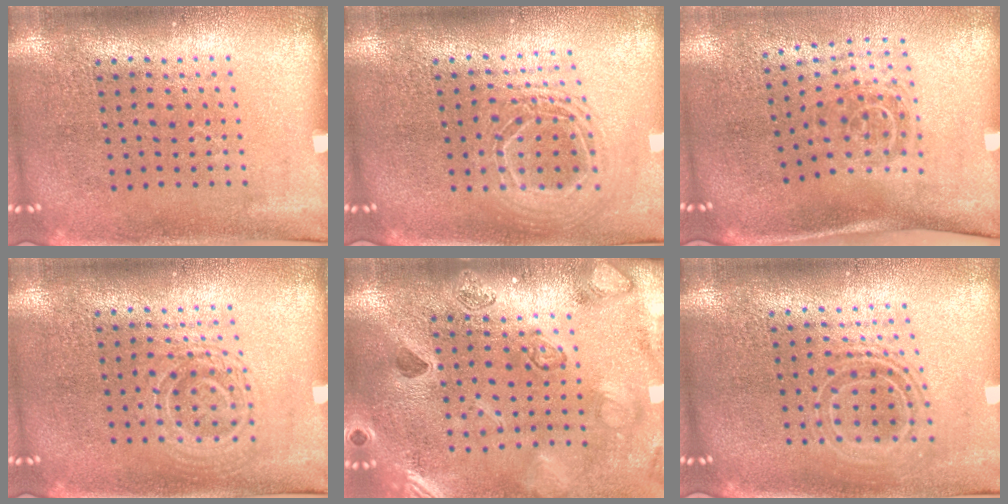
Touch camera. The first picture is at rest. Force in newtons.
{"total": 1.8, "press": 1.4, "slide": 1.0}
{"total": 1.8, "press": 1.2, "slide": 1.4}
{"total": 1.1, "press": 1.0, "slide": 0.3}
{"total": 2.3, "press": 2.3, "slide": 0.2}
{"total": 1.7, "press": 1.3, "slide": 1.0}